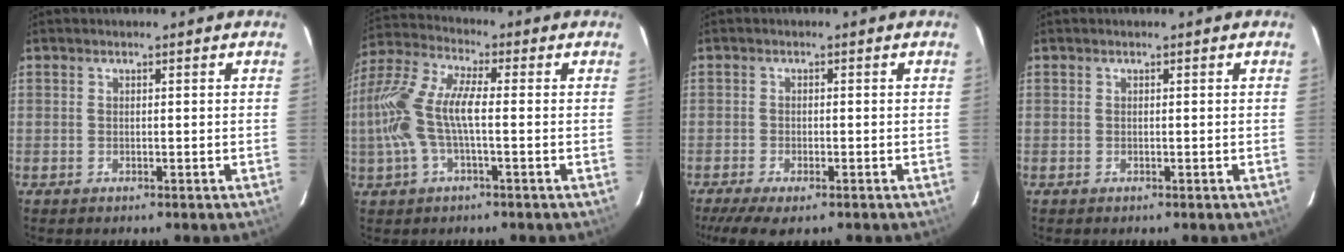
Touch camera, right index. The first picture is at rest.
{"total": 13.0, "force": [-1.7, 4.0, 12.2], "torque": [-0.256, 0.005, -0.036]}
{"total": 7.0, "force": [-5.0, 2.0, 4.5], "torque": [-0.106, -0.028, -0.087]}
{"total": 0.0}